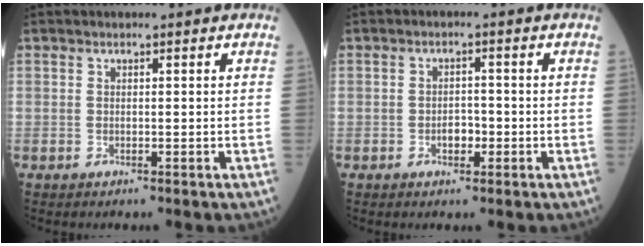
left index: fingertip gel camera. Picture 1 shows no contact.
{"total": 2.4, "force": [-1.0, 1.4, 1.7], "torque": [-0.024, 0.004, -0.016]}